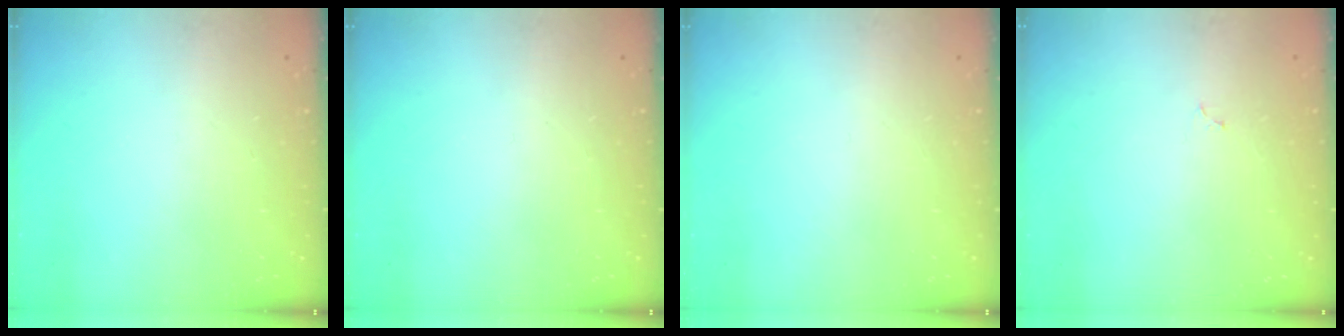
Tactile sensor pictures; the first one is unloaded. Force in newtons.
{"total": 0.0}
{"total": 0.0}
{"total": 2.3, "press": 2.3, "slide": 0.2}